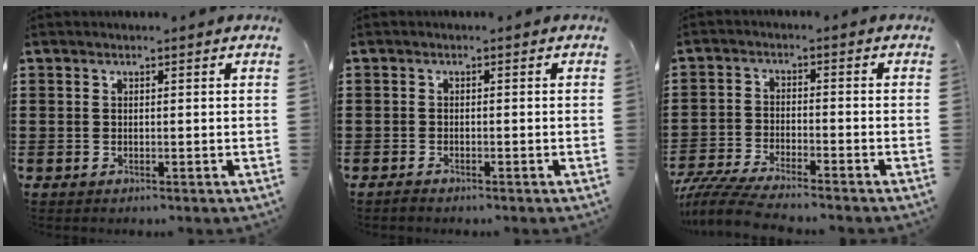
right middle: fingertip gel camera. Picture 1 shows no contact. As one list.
[{"total": 0.8, "force": [-0.7, 0.2, 0.2], "torque": [-0.008, -0.003, -0.015]}, {"total": 5.1, "force": [-4.8, 0.1, 1.7], "torque": [-0.048, -0.013, -0.098]}]